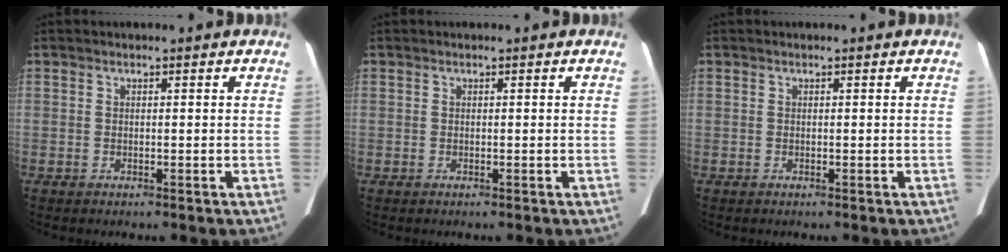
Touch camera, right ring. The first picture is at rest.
{"total": 0.0}
{"total": 0.0}